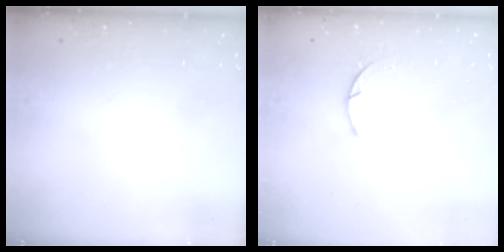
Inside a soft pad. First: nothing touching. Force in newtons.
{"total": 1.2, "press": 1.2, "slide": 0.3}